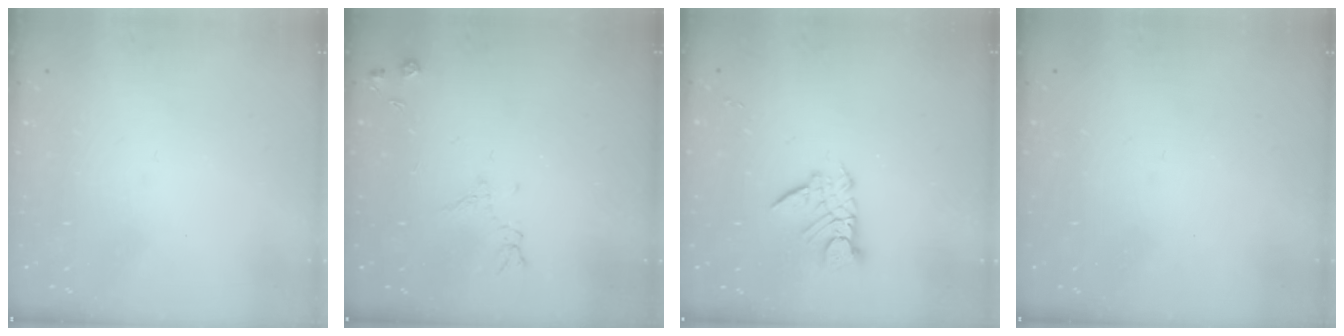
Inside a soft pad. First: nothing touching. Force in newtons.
{"total": 5.5, "press": 5.5, "slide": 0.8}
{"total": 8.2, "press": 8.2, "slide": 0.6}
{"total": 0.0}